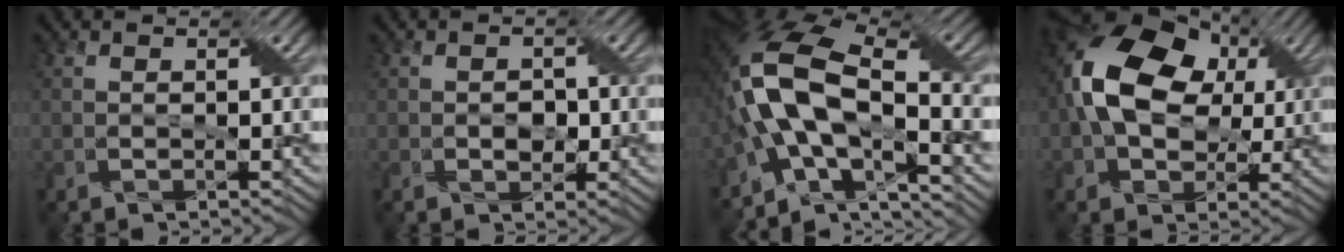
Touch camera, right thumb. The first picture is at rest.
{"total": 1.5, "force": [-0.4, 1.3, 0.7], "torque": [-0.011, -0.002, -0.006]}
{"total": 15.1, "force": [-3.3, 6.7, 13.1], "torque": [-0.265, 0.011, -0.068]}
{"total": 14.4, "force": [3.0, 10.1, 9.8], "torque": [-0.203, 0.019, 0.050]}